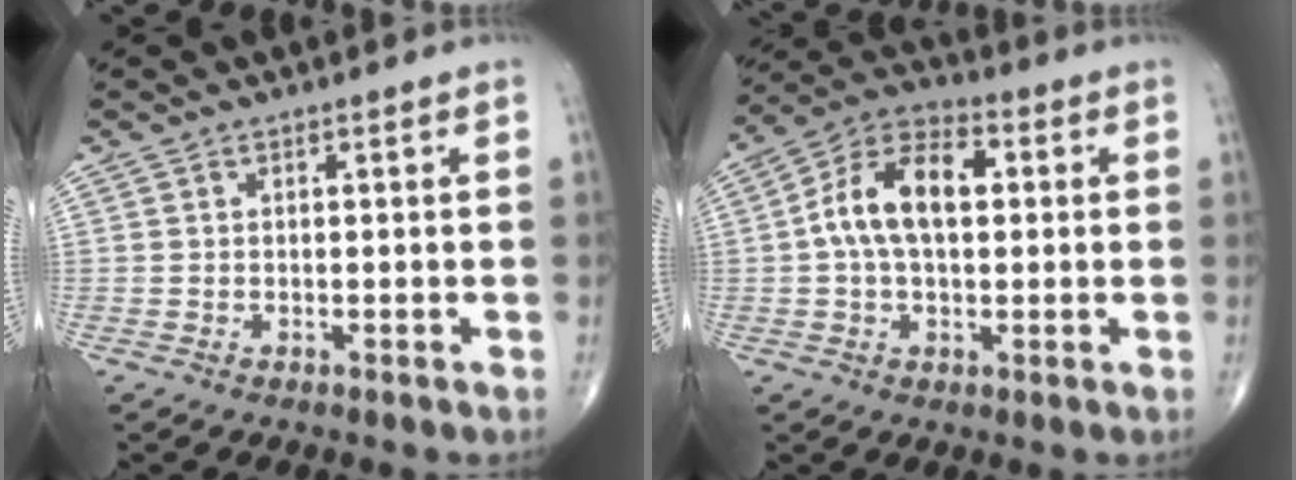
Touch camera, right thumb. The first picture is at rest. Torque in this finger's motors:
{"motor_torque": [0.14, 0.16, 0.17, -0.15, 0.16]}